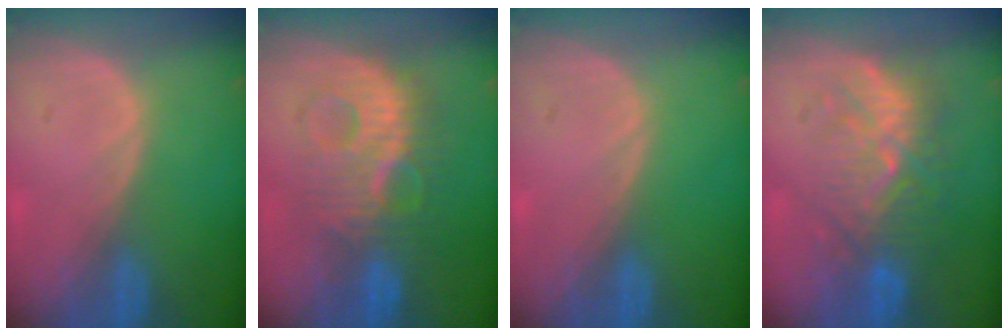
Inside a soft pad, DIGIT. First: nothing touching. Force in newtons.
{"total": 9.4, "press": 9.4, "slide": 0.8}
{"total": 0.0}
{"total": 9.4, "press": 9.0, "slide": 2.6}